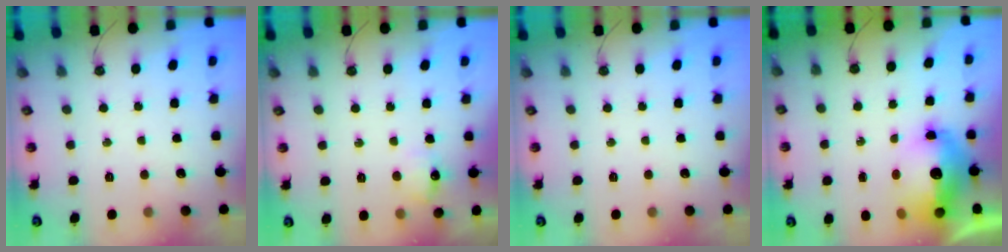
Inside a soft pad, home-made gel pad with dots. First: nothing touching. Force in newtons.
{"total": 6.8, "press": 6.7, "slide": 0.9}
{"total": 0.0}
{"total": 16.7, "press": 16.6, "slide": 1.7}